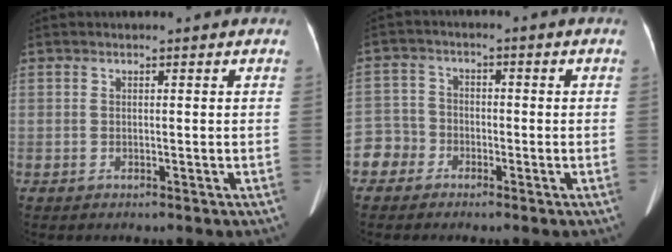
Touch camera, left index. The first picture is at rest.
{"total": 4.8, "force": [-2.9, 3.8, 0.0], "torque": [0.005, 0.013, -0.066]}